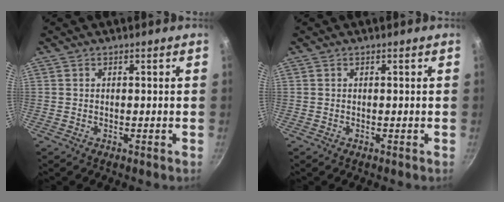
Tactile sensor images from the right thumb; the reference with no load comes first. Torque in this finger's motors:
{"motor_torque": [0.00, 0.00, 0.20, -0.08, 0.00]}